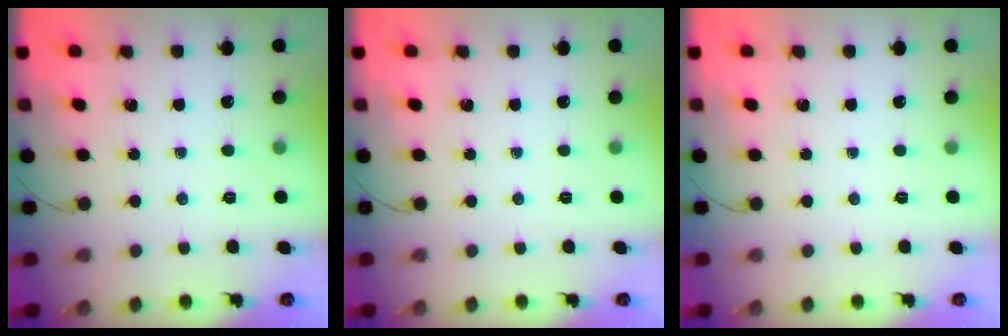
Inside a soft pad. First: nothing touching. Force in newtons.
{"total": 0.0}
{"total": 0.0}